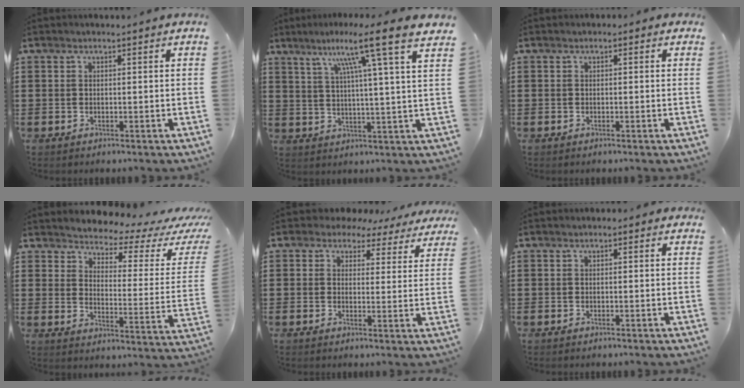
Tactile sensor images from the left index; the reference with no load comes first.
{"total": 10.5, "force": [6.6, -1.2, 8.1], "torque": [-0.153, -0.026, 0.094]}
{"total": 0.6, "force": [-0.2, 0.6, 0.2], "torque": [-0.005, 0.003, -0.006]}
{"total": 3.1, "force": [3.0, 0.6, 0.6], "torque": [-0.026, -0.033, 0.043]}
{"total": 3.4, "force": [2.7, 2.0, 0.7], "torque": [-0.022, -0.009, 0.044]}
{"total": 0.6, "force": [-0.1, 0.5, 0.1], "torque": [-0.003, 0.003, -0.004]}